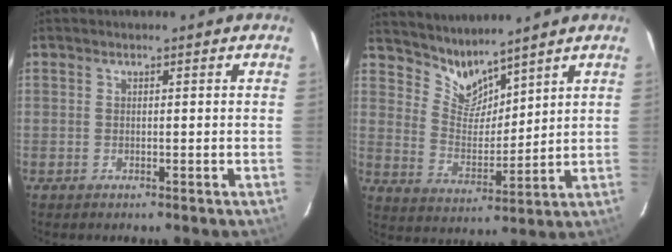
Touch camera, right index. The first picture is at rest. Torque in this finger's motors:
{"motor_torque": [-0.17, 0.04, -0.04, 0.00]}